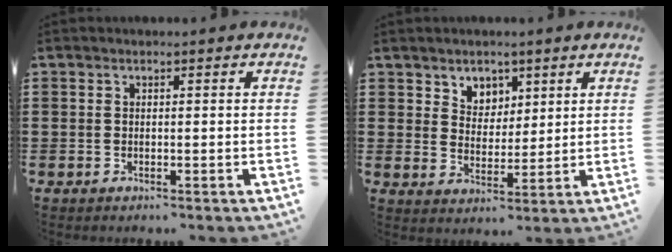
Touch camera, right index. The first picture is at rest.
{"total": 4.4, "force": [3.0, 3.3, 0.0], "torque": [-0.021, 0.005, 0.056]}